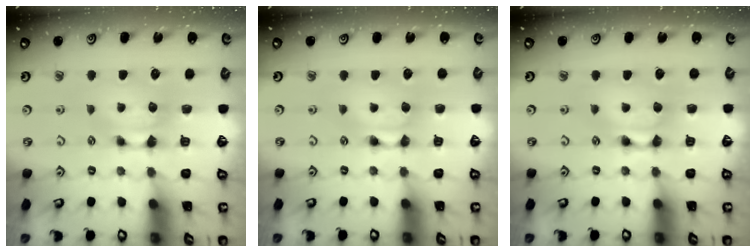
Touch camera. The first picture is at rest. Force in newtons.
{"total": 1.6, "press": 1.6, "slide": 0.1}
{"total": 2.1, "press": 2.1, "slide": 0.0}